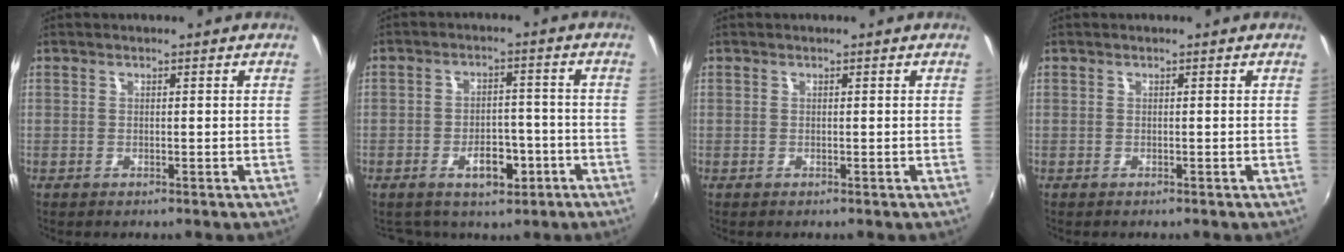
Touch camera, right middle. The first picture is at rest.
{"total": 6.6, "force": [-3.5, 4.3, 3.6], "torque": [-0.063, 0.013, -0.037]}
{"total": 0.0}
{"total": 0.0}